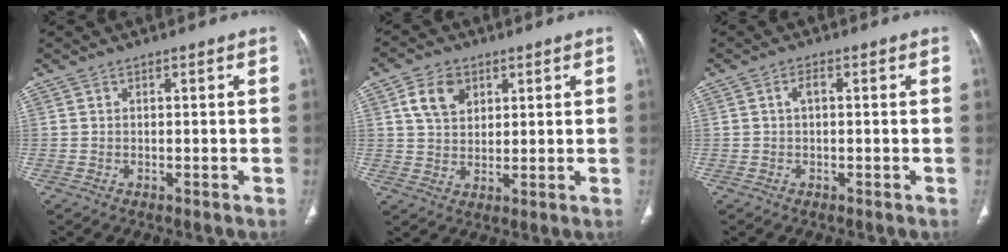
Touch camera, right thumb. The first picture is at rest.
{"total": 7.1, "force": [3.0, 5.1, 3.9], "torque": [-0.047, -0.009, 0.055]}
{"total": 1.6, "force": [0.1, 0.8, 1.4], "torque": [-0.026, 0.004, -0.001]}